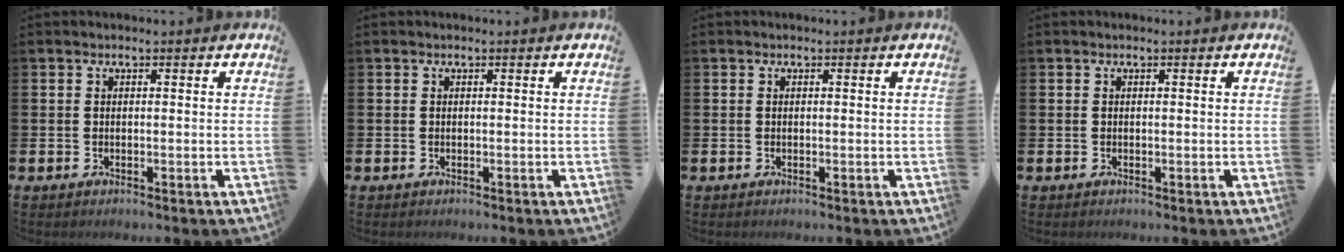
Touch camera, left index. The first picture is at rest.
{"total": 0.0}
{"total": 0.0}
{"total": 0.0}